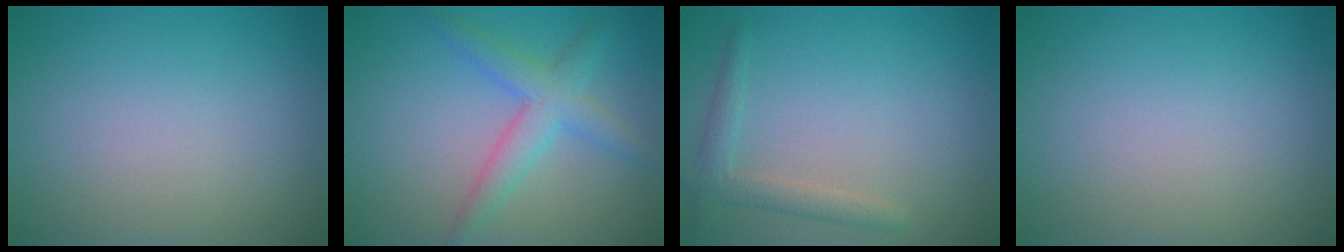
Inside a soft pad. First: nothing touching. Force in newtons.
{"total": 3.7, "press": 3.7, "slide": 0.1}
{"total": 2.0, "press": 2.0, "slide": 0.3}
{"total": 0.0}